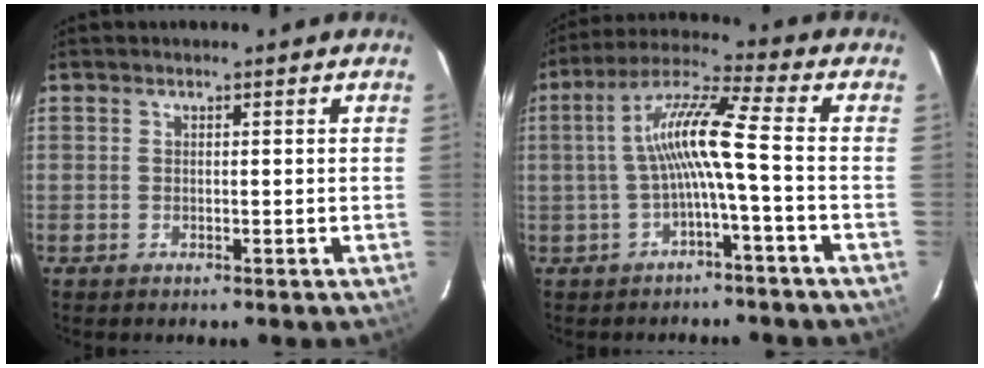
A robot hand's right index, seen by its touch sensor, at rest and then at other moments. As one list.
[{"total": 9.4, "force": [-1.7, -0.6, 9.2], "torque": [-0.193, 0.018, -0.029]}]